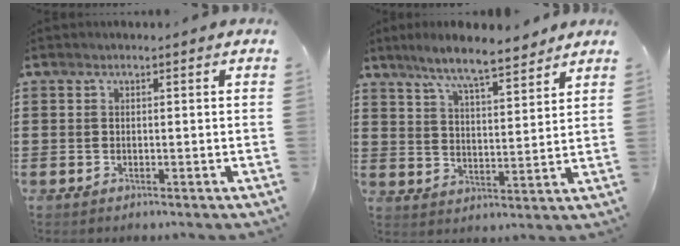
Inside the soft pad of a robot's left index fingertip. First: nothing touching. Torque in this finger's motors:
{"motor_torque": [0.39, -0.40, 0.29, 0.17]}